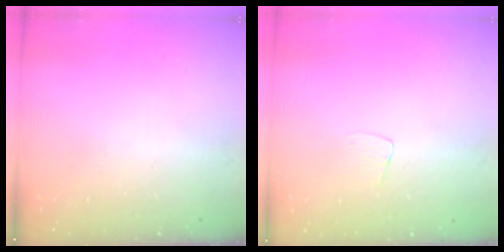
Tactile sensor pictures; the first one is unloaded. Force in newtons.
{"total": 3.3, "press": 3.3, "slide": 0.2}